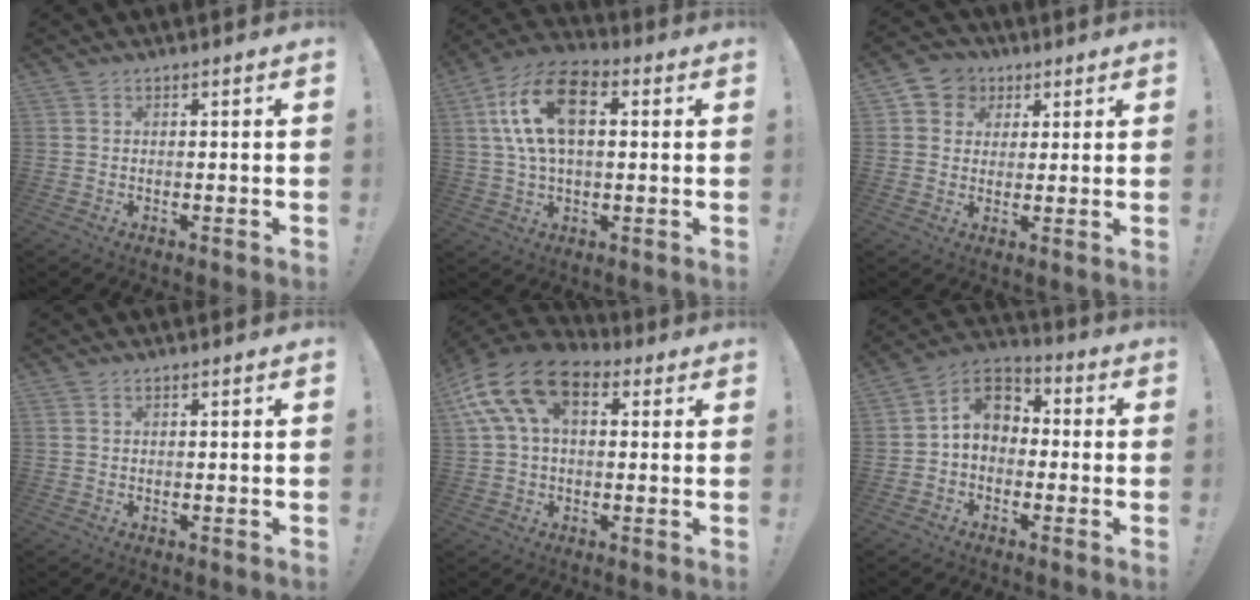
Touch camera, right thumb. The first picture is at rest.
{"total": 15.9, "force": [3.9, 8.7, 12.7], "torque": [-0.240, 0.010, 0.069]}
{"total": 6.5, "force": [1.5, 6.1, 1.6], "torque": [-0.025, 0.000, 0.032]}
{"total": 0.6, "force": [0.4, 0.3, 0.4], "torque": [-0.013, 0.003, 0.010]}
{"total": 16.3, "force": [6.1, 9.8, 11.4], "torque": [-0.220, -0.010, 0.109]}
{"total": 8.5, "force": [0.5, 6.7, 5.2], "torque": [-0.082, 0.017, 0.016]}